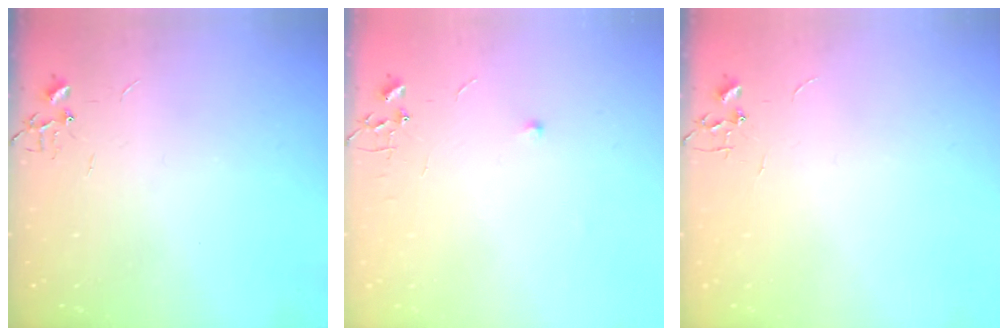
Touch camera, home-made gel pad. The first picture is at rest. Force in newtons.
{"total": 4.7, "press": 4.7, "slide": 0.6}
{"total": 0.0}